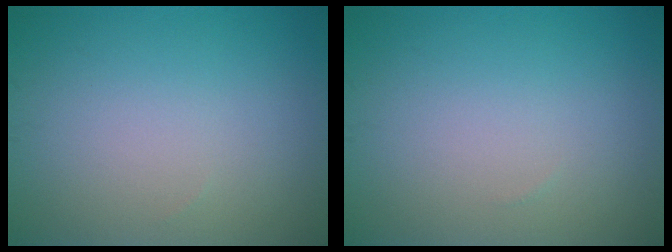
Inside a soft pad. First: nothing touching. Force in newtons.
{"total": 0.0}